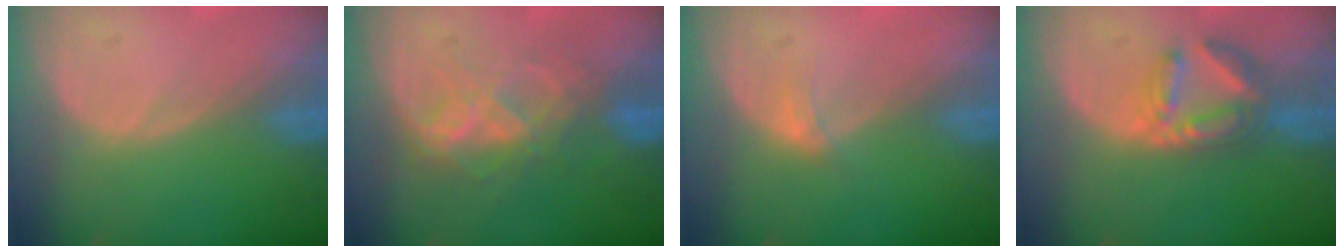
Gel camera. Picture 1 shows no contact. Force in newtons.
{"total": 6.5, "press": 6.4, "slide": 1.0}
{"total": 1.6, "press": 1.3, "slide": 1.0}
{"total": 6.5, "press": 5.9, "slide": 2.9}